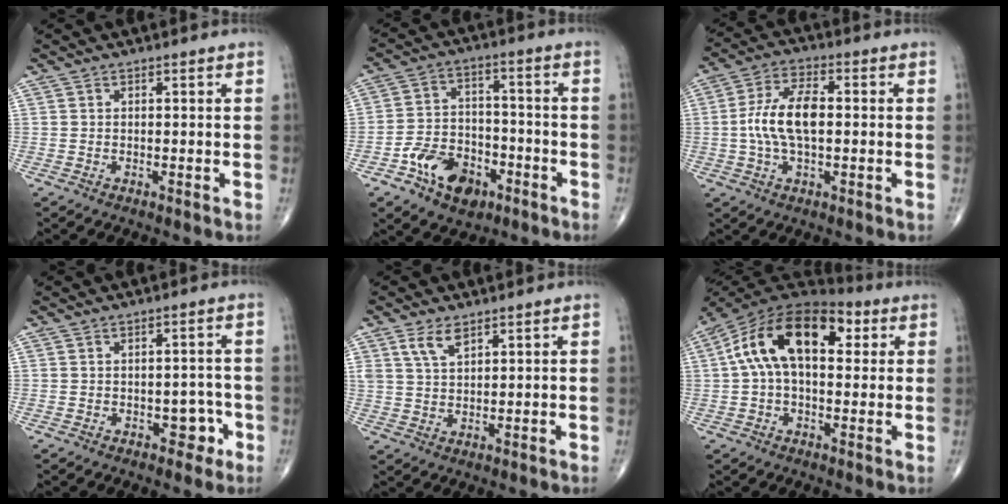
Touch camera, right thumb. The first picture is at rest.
{"total": 12.0, "force": [-6.2, 7.7, 6.8], "torque": [-0.083, 0.040, -0.103]}
{"total": 10.5, "force": [-0.1, 5.0, 9.2], "torque": [-0.187, 0.016, -0.006]}
{"total": 3.6, "force": [-1.5, 2.5, 2.2], "torque": [-0.002, 0.016, -0.018]}
{"total": 4.4, "force": [2.7, 1.9, 2.8], "torque": [-0.050, -0.012, 0.058]}
{"total": 18.1, "force": [4.2, 10.2, 14.4], "torque": [-0.238, 0.038, 0.058]}